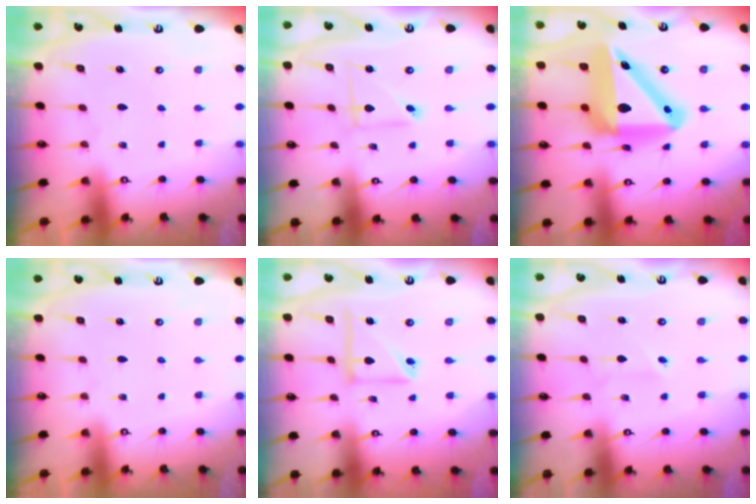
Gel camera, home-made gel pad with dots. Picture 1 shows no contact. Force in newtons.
{"total": 3.9, "press": 3.9, "slide": 0.3}
{"total": 18.3, "press": 17.8, "slide": 4.1}
{"total": 0.0}
{"total": 11.2, "press": 11.1, "slide": 1.1}
{"total": 3.0, "press": 3.0, "slide": 0.2}